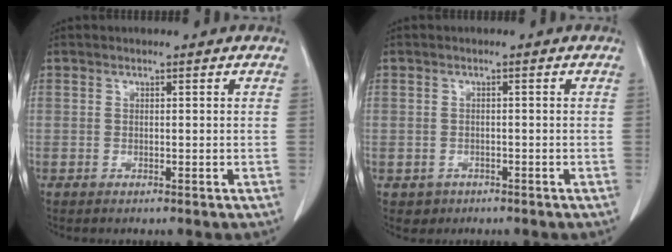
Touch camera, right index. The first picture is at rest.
{"total": 2.1, "force": [-1.0, 1.8, 0.0], "torque": [0.001, 0.008, -0.012]}